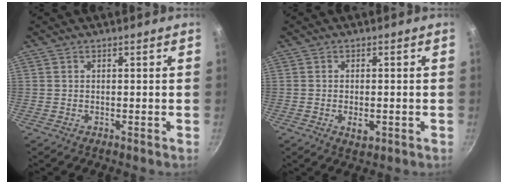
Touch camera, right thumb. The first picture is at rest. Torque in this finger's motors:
{"motor_torque": [-0.53, -0.06, -0.09, -0.02, 0.00]}